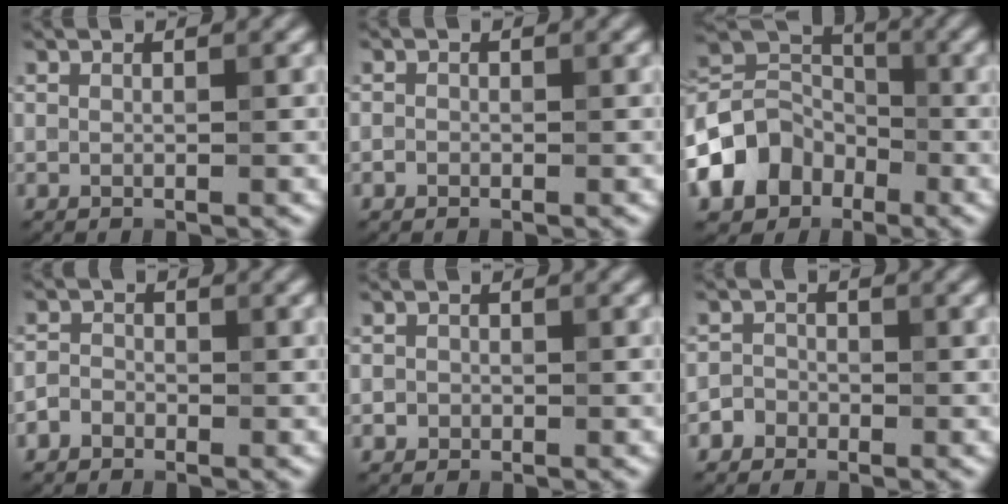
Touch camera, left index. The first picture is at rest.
{"total": 0.6, "force": [-0.3, 0.5, 0.1], "torque": [0.002, -0.003, -0.007]}
{"total": 6.9, "force": [-3.1, 5.4, 2.9], "torque": [-0.051, 0.005, -0.069]}
{"total": 1.6, "force": [-1.0, 1.2, 0.3], "torque": [0.007, 0.004, -0.027]}
{"total": 0.9, "force": [-0.3, 0.9, 0.0], "torque": [0.009, -0.002, -0.006]}
{"total": 1.5, "force": [-0.8, 1.2, 0.0], "torque": [0.018, 0.004, -0.021]}